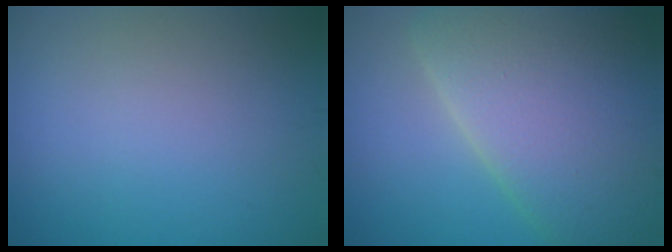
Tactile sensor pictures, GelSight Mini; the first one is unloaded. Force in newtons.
{"total": 11.4, "press": 11.4, "slide": 0.5}